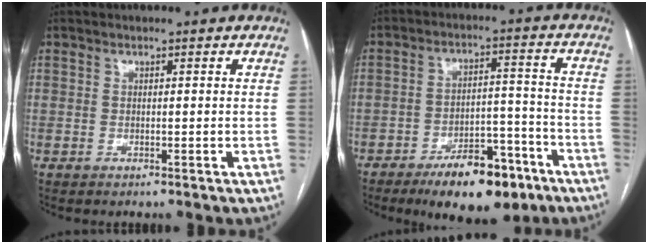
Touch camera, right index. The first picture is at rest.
{"total": 12.5, "force": [-8.3, 4.8, 8.0], "torque": [-0.112, 0.013, -0.124]}